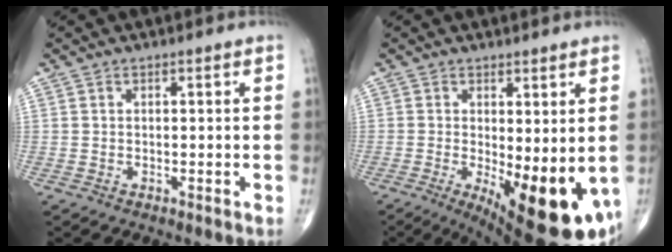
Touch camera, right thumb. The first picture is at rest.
{"total": 16.1, "force": [-3.5, 5.6, 14.7], "torque": [-0.173, -0.027, -0.028]}